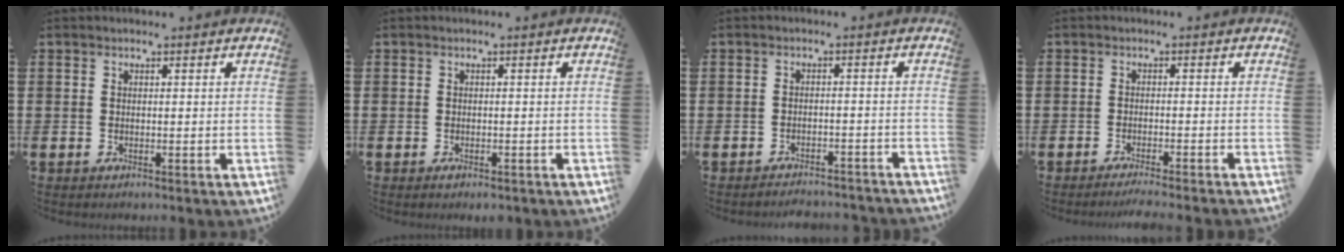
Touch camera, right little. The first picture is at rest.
{"total": 0.8, "force": [-0.4, 0.4, 0.5], "torque": [-0.011, -0.001, -0.008]}
{"total": 2.1, "force": [-2.1, -0.1, -0.1], "torque": [-0.003, 0.003, -0.046]}
{"total": 1.6, "force": [-1.5, -0.2, 0.7], "torque": [-0.008, 0.001, -0.028]}